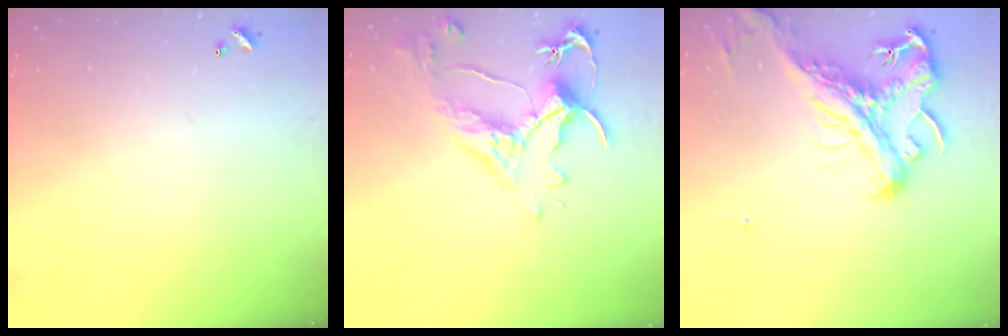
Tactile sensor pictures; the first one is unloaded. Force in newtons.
{"total": 2.6, "press": 2.2, "slide": 1.3}
{"total": 2.6, "press": 2.2, "slide": 1.4}